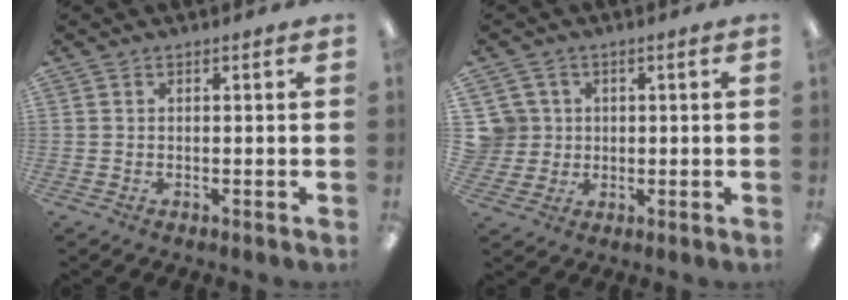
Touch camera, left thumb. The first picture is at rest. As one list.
[{"total": 5.9, "force": [1.1, 5.7, 0.6], "torque": [-0.032, 0.007, 0.025]}]